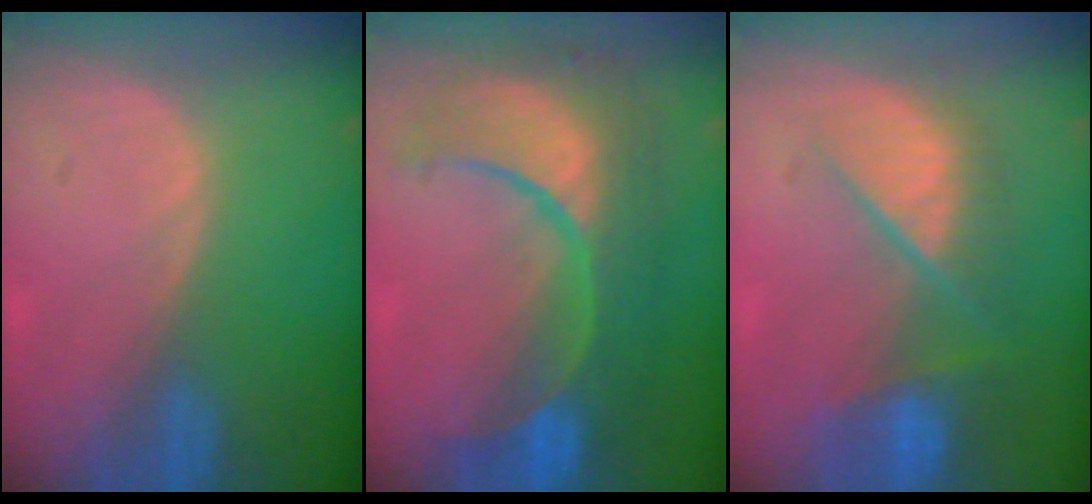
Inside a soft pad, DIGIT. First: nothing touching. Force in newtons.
{"total": 12.5, "press": 12.4, "slide": 1.4}
{"total": 9.7, "press": 8.2, "slide": 5.1}